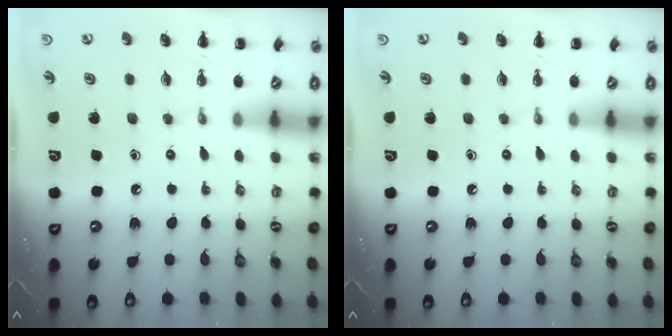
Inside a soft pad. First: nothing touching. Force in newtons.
{"total": 0.0}